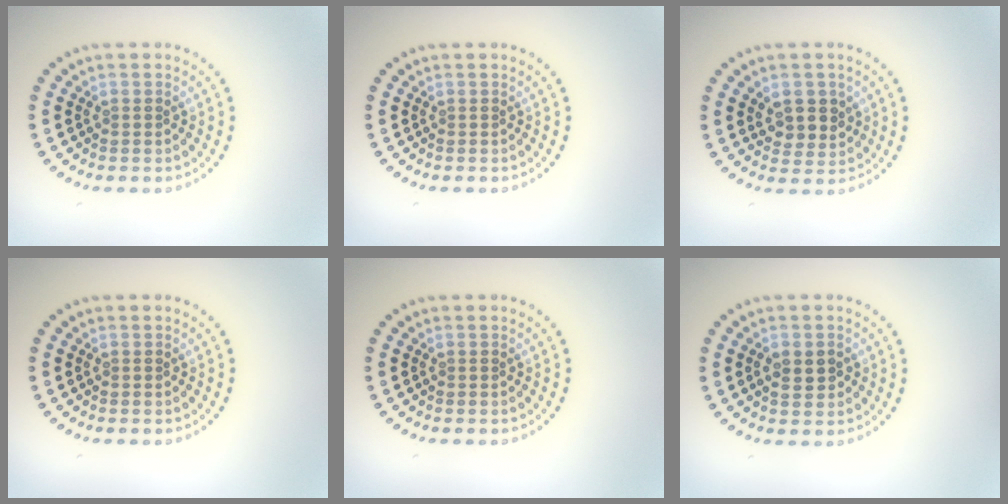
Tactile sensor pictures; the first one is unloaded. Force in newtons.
{"total": 0.0}
{"total": 2.9, "press": 2.7, "slide": 0.9}
{"total": 0.0}
{"total": 0.0}
{"total": 2.2, "press": 2.2, "slide": 0.1}